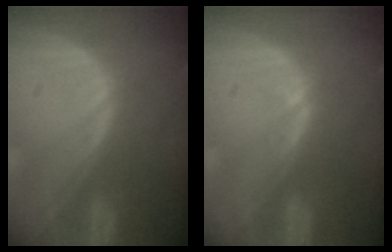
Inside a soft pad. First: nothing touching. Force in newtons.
{"total": 1.0, "press": 0.7, "slide": 0.7}